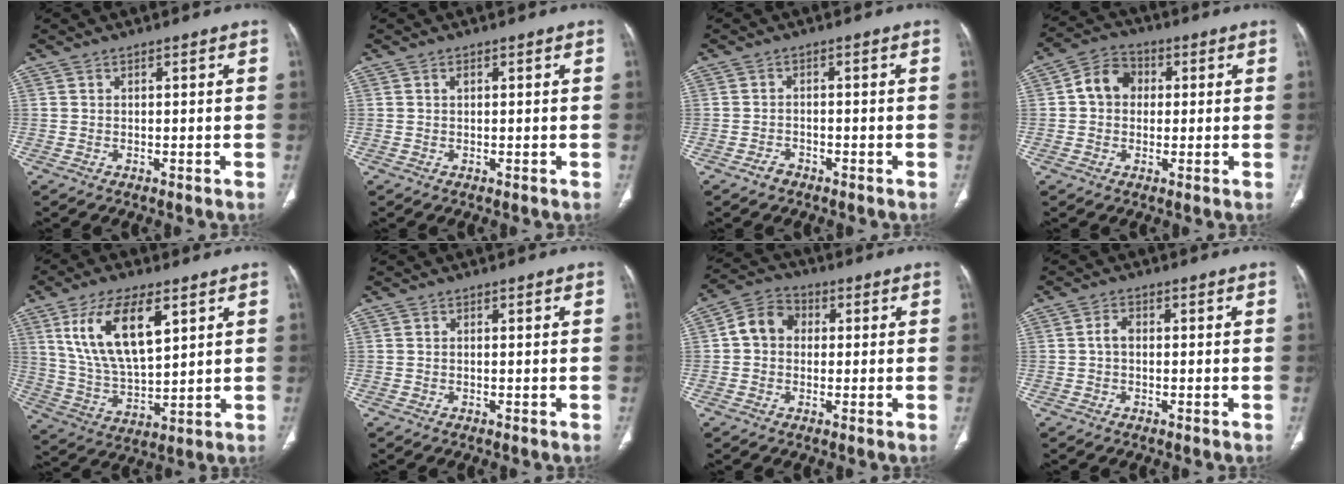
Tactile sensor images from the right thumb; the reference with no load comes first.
{"total": 0.6, "force": [0.2, 0.4, 0.4], "torque": [-0.009, 0.004, 0.004]}
{"total": 1.9, "force": [-1.4, 1.1, 0.6], "torque": [-0.014, 0.009, -0.023]}
{"total": 7.2, "force": [0.8, 5.9, 3.9], "torque": [-0.050, 0.017, 0.004]}
{"total": 16.0, "force": [6.8, 7.1, 12.6], "torque": [-0.223, -0.025, 0.137]}
{"total": 0.0}
{"total": 7.1, "force": [0.6, 5.9, 3.9], "torque": [-0.055, 0.020, -0.002]}
{"total": 2.0, "force": [-0.2, 1.3, 1.5], "torque": [-0.026, 0.006, -0.008]}